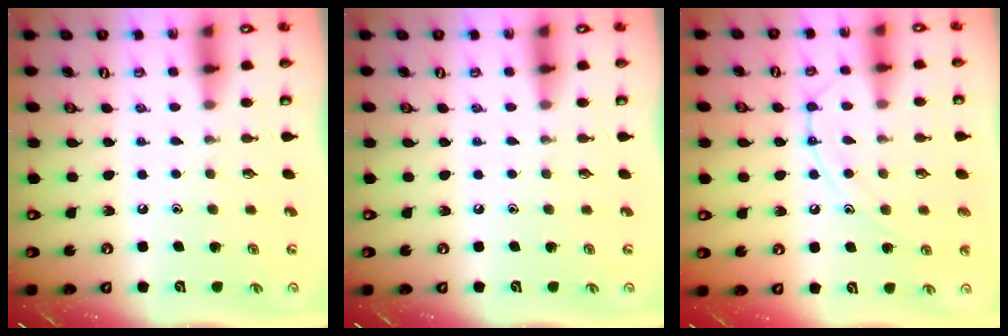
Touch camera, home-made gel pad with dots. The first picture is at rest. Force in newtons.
{"total": 0.0}
{"total": 12.0, "press": 12.0, "slide": 1.0}